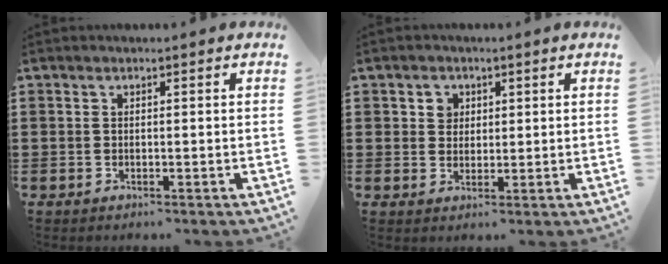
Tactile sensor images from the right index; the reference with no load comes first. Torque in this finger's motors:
{"motor_torque": [0.00, 0.00, 0.00, 0.03]}